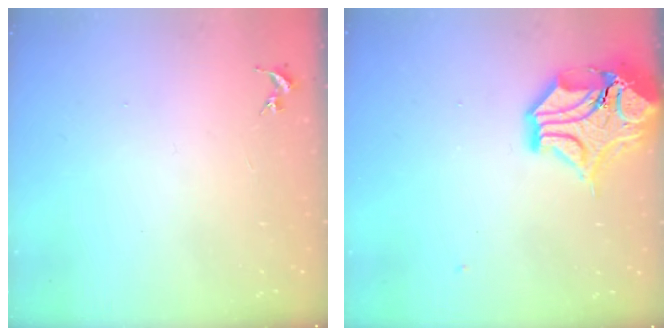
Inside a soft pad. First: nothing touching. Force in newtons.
{"total": 16.7, "press": 16.5, "slide": 2.5}